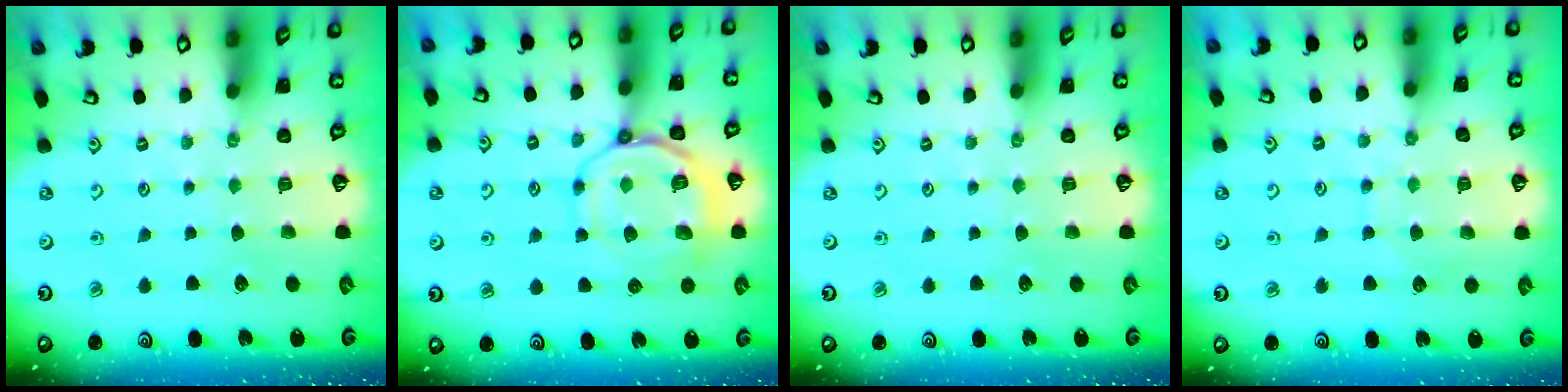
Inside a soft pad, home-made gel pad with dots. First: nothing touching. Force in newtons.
{"total": 11.6, "press": 11.5, "slide": 1.7}
{"total": 0.0}
{"total": 7.1, "press": 7.0, "slide": 0.6}